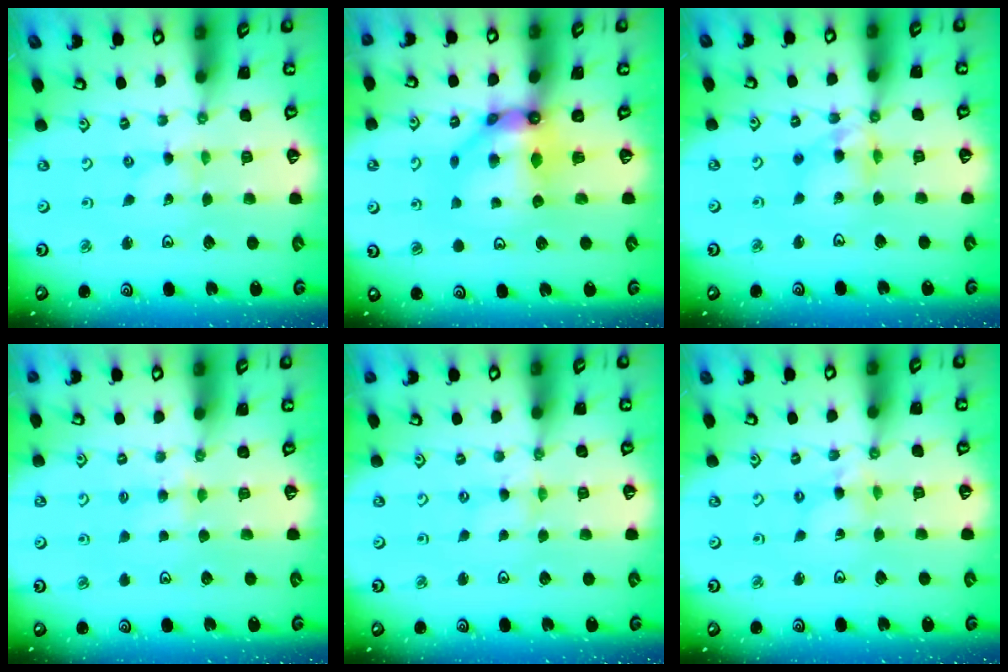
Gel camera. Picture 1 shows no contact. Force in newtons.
{"total": 10.6, "press": 10.5, "slide": 0.9}
{"total": 10.2, "press": 10.1, "slide": 1.4}
{"total": 3.9, "press": 3.9, "slide": 0.7}
{"total": 1.7, "press": 1.7, "slide": 0.2}
{"total": 4.0, "press": 4.0, "slide": 0.4}